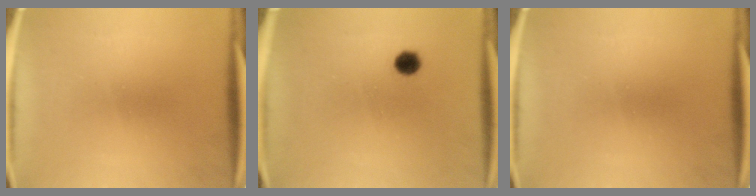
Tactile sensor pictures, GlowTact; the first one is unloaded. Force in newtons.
{"total": 2.5}
{"total": 0.0}